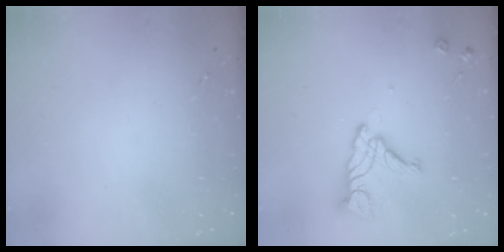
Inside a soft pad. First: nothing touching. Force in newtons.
{"total": 13.7, "press": 13.7, "slide": 1.3}